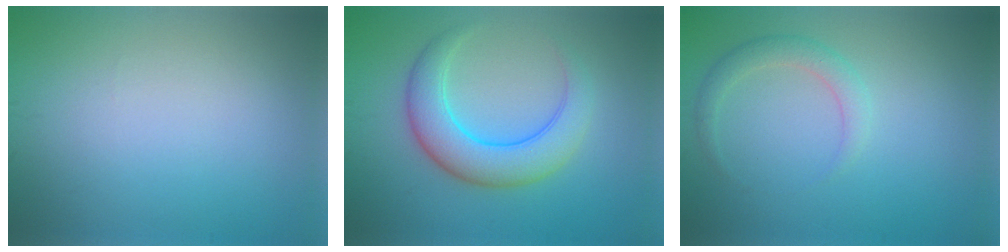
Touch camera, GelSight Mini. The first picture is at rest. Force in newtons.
{"total": 5.6, "press": 5.6, "slide": 0.2}
{"total": 1.9, "press": 1.9, "slide": 0.1}